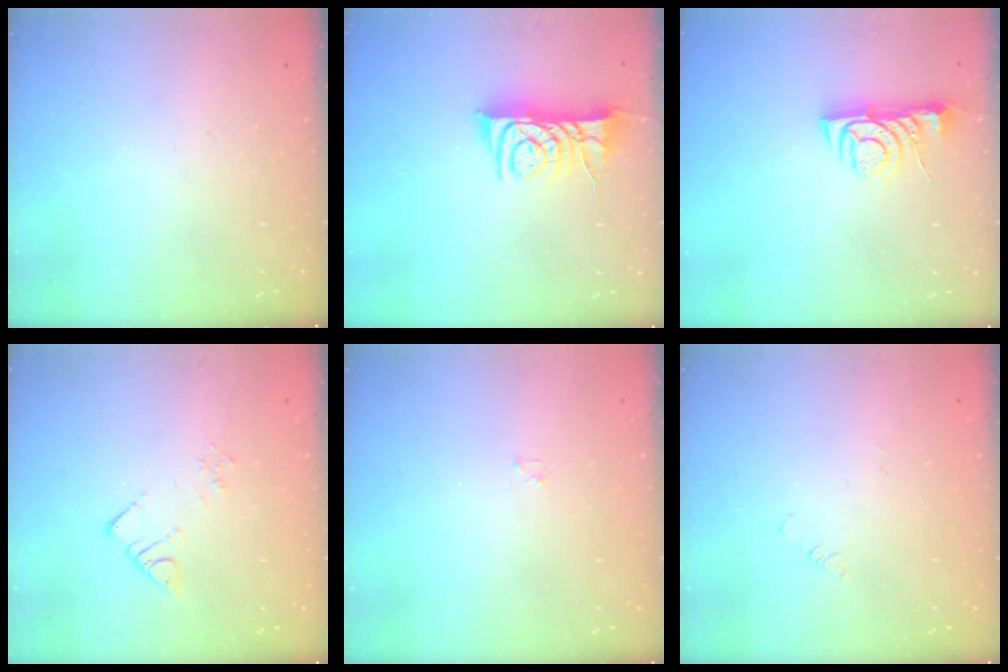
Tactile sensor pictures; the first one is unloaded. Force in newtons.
{"total": 10.4, "press": 10.4, "slide": 0.8}
{"total": 5.5, "press": 5.4, "slide": 0.7}
{"total": 3.9, "press": 3.9, "slide": 0.2}
{"total": 1.2, "press": 1.2, "slide": 0.2}
{"total": 1.4, "press": 1.3, "slide": 0.3}